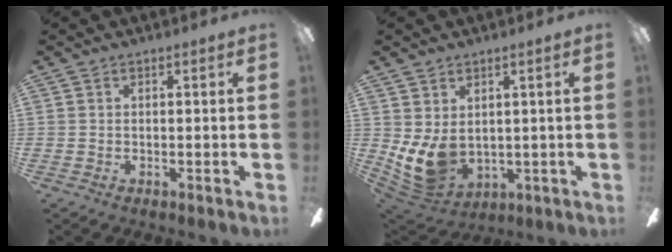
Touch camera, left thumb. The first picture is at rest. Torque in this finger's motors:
{"motor_torque": [1.24, 1.84, 0.47, -0.79, 0.09]}